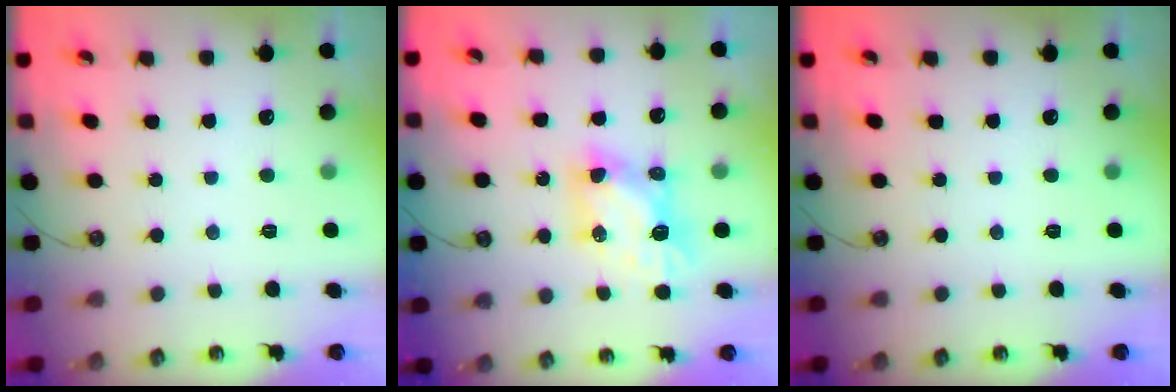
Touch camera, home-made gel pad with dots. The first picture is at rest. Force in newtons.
{"total": 7.0, "press": 7.0, "slide": 0.3}
{"total": 0.0}